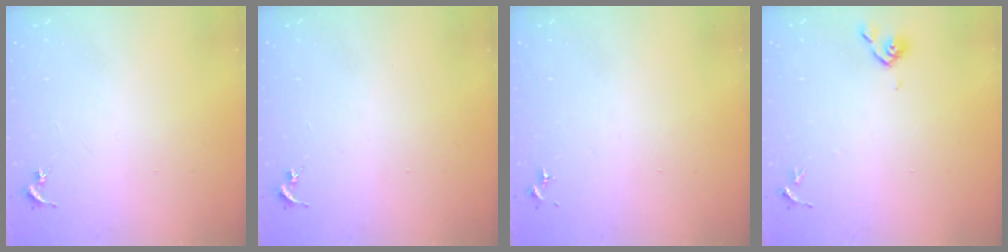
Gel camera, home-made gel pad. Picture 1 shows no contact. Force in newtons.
{"total": 0.0}
{"total": 0.0}
{"total": 5.1, "press": 5.0, "slide": 0.8}